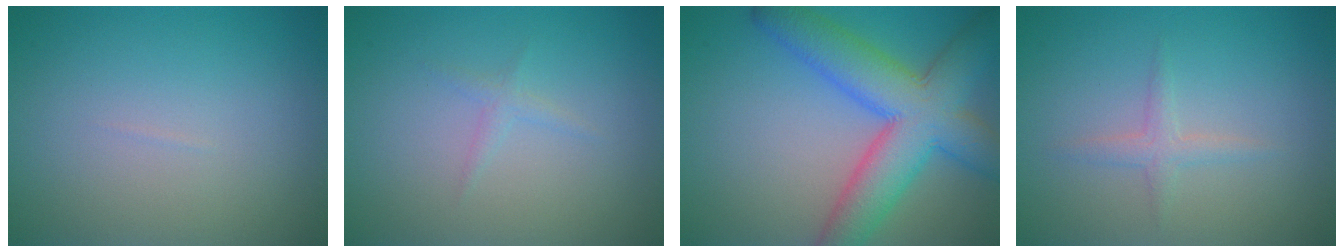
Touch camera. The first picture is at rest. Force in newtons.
{"total": 0.9, "press": 0.9, "slide": 0.1}
{"total": 9.2, "press": 9.2, "slide": 0.3}
{"total": 1.9, "press": 1.9, "slide": 0.1}